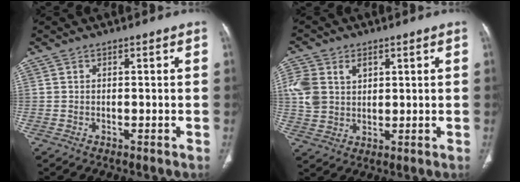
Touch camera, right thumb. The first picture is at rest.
{"total": 11.0, "force": [3.3, 8.3, 6.5], "torque": [-0.140, 0.001, 0.069]}